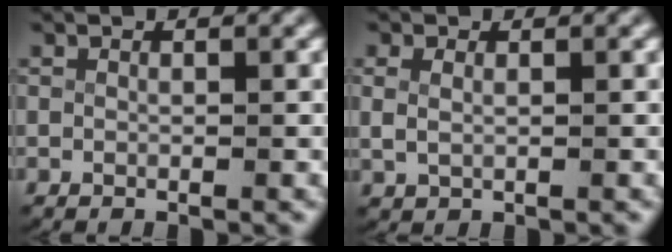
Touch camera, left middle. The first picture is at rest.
{"total": 1.6, "force": [0.5, 1.2, 1.0], "torque": [-0.034, -0.006, 0.018]}